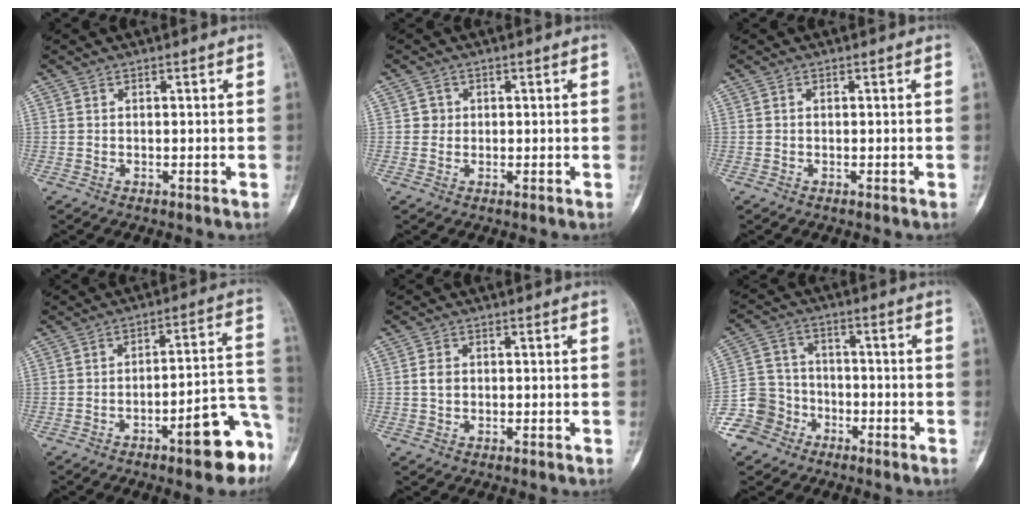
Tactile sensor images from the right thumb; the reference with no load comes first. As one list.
[{"total": 1.7, "force": [0.2, 1.6, 0.2], "torque": [0.007, 0.004, 0.000]}, {"total": 0.0}, {"total": 12.9, "force": [-7.0, 3.3, 10.4], "torque": [-0.109, 0.062, -0.094]}, {"total": 2.0, "force": [0.1, 1.6, 1.3], "torque": [-0.020, 0.003, -0.001]}, {"total": 9.0, "force": [-5.5, 7.1, 1.1], "torque": [0.001, 0.041, -0.111]}]